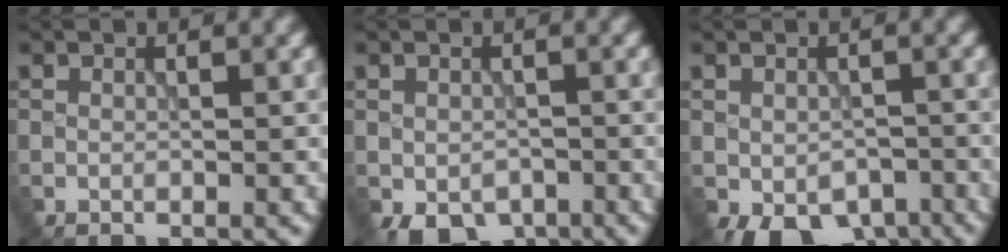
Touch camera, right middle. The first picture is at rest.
{"total": 4.4, "force": [-2.5, 2.7, 2.4], "torque": [-0.036, -0.016, -0.038]}
{"total": 6.1, "force": [-3.6, 3.5, 3.4], "torque": [-0.046, -0.022, -0.044]}